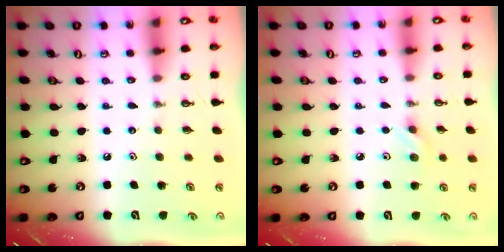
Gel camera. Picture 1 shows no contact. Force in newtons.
{"total": 5.6, "press": 5.3, "slide": 1.9}